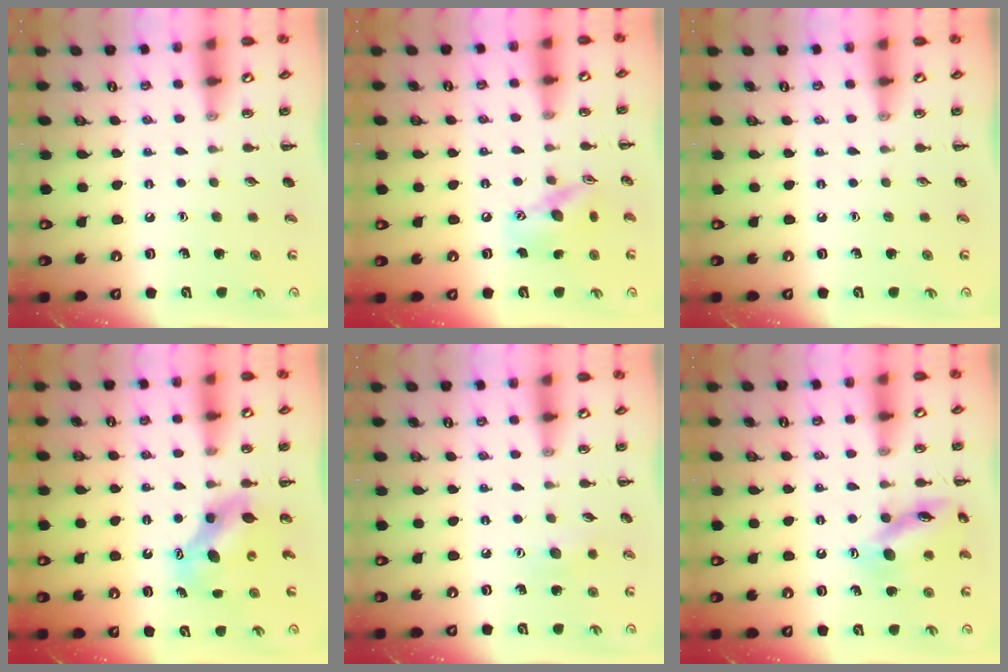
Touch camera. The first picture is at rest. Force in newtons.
{"total": 13.2, "press": 13.0, "slide": 2.0}
{"total": 0.0}
{"total": 6.5, "press": 6.4, "slide": 0.8}
{"total": 6.4, "press": 6.3, "slide": 1.4}
{"total": 13.7, "press": 13.6, "slide": 1.4}